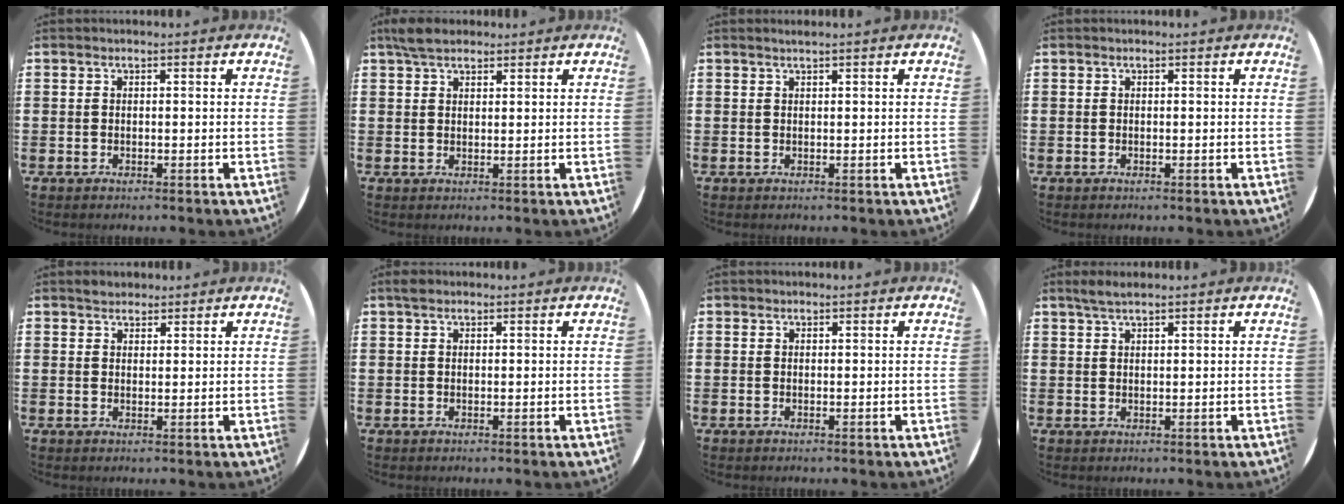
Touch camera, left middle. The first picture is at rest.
{"total": 3.3, "force": [2.7, 1.3, 1.3], "torque": [-0.024, 0.004, 0.049]}
{"total": 0.6, "force": [0.4, -0.2, 0.4], "torque": [-0.005, -0.001, 0.009]}
{"total": 0.0}
{"total": 1.7, "force": [1.6, 0.6, -0.1], "torque": [-0.001, 0.004, 0.032]}
{"total": 1.2, "force": [1.0, 0.6, 0.4], "torque": [-0.001, 0.001, 0.017]}
{"total": 0.0}
{"total": 1.9, "force": [1.6, 0.2, 1.0], "torque": [-0.022, 0.003, 0.029]}